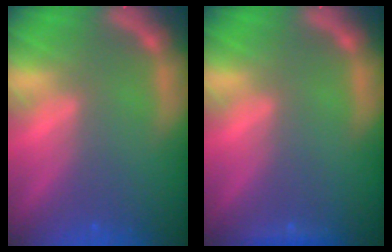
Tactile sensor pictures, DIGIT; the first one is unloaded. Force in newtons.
{"total": 0.9}